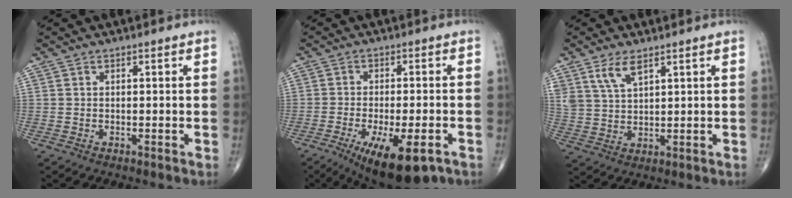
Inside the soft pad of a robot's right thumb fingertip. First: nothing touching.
{"total": 13.5, "force": [-7.0, 4.6, 10.6], "torque": [-0.155, 0.004, -0.099]}
{"total": 5.2, "force": [3.4, 2.1, 3.4], "torque": [-0.066, -0.017, 0.073]}